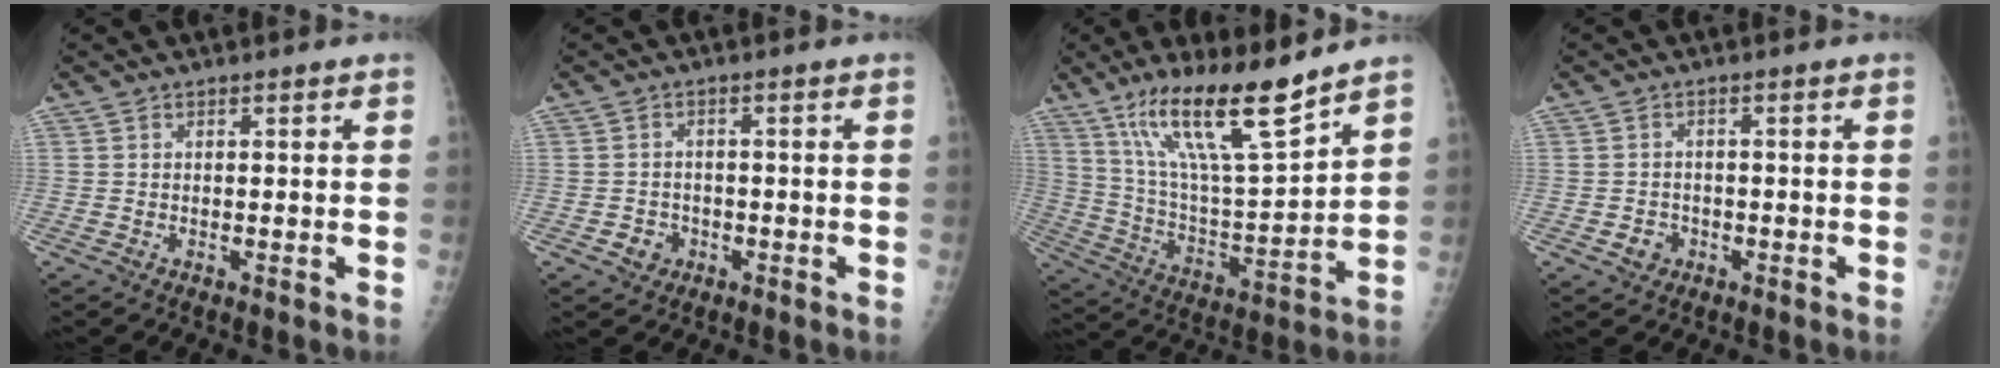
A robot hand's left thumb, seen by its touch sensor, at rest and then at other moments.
{"total": 3.0, "force": [-1.3, 2.6, 0.7], "torque": [0.007, 0.010, -0.019]}
{"total": 17.5, "force": [12.3, 2.7, 12.2], "torque": [-0.199, -0.070, 0.231]}
{"total": 2.7, "force": [-1.2, 2.3, 0.7], "torque": [0.003, 0.009, -0.017]}